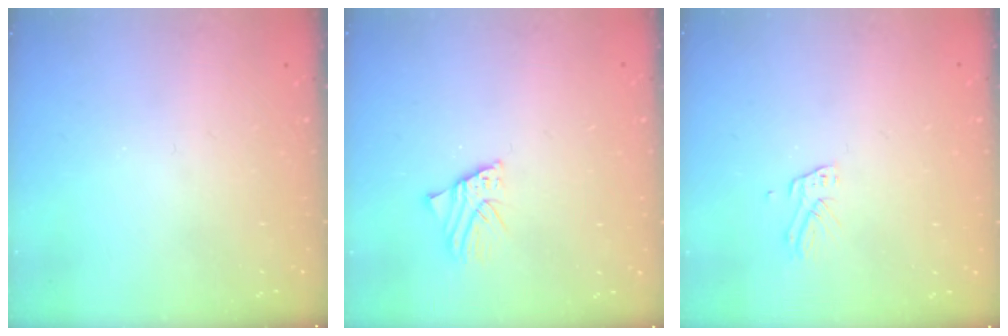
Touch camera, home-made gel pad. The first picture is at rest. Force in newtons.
{"total": 2.6, "press": 2.6, "slide": 0.2}
{"total": 4.6, "press": 4.6, "slide": 0.3}